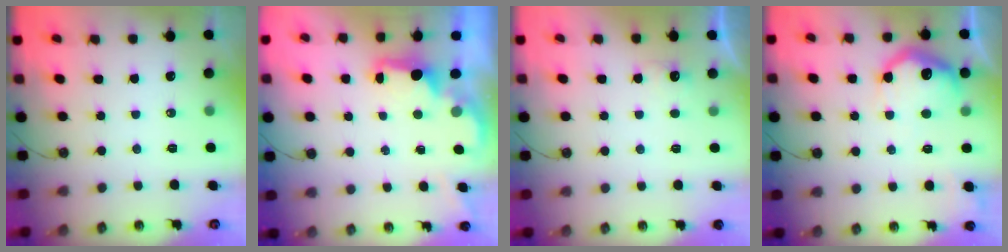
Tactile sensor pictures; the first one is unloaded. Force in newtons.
{"total": 1.9, "press": 1.7, "slide": 0.8}
{"total": 5.8, "press": 5.7, "slide": 1.1}
{"total": 15.2, "press": 15.1, "slide": 0.6}